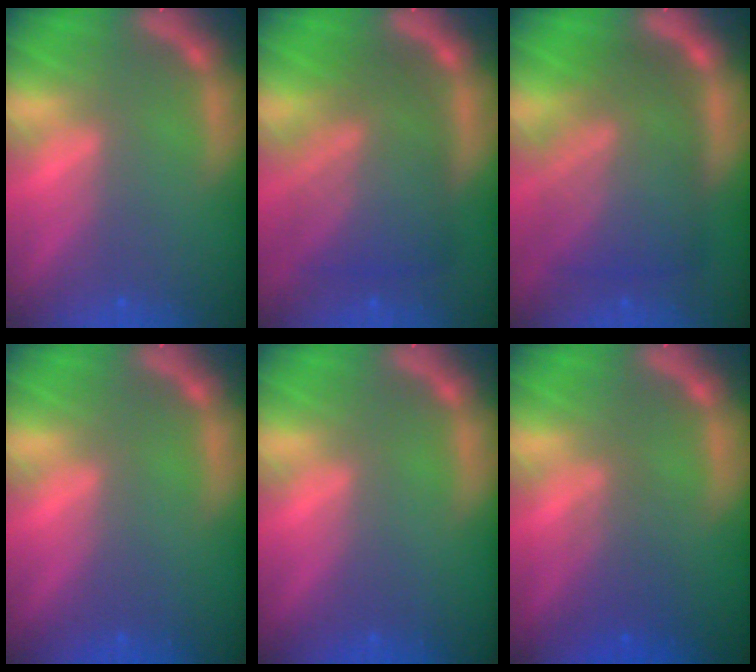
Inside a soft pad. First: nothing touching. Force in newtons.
{"total": 8.6}
{"total": 9.5}
{"total": 0.0}
{"total": 0.0}
{"total": 3.0}